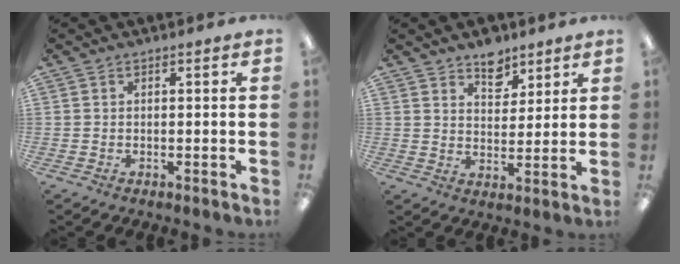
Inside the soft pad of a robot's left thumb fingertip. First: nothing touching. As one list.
[{"total": 7.0, "force": [5.5, 3.9, 2.0], "torque": [-0.010, -0.035, 0.095]}]